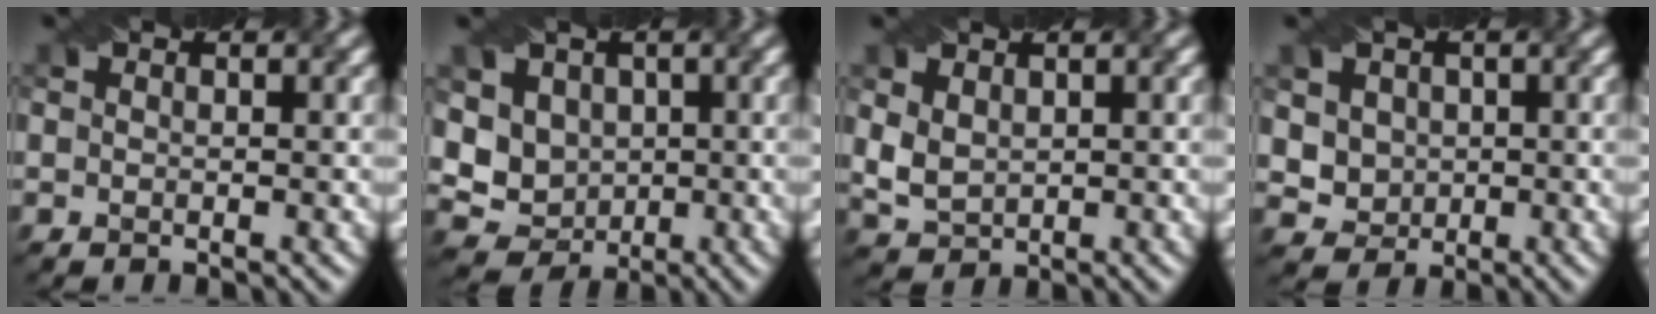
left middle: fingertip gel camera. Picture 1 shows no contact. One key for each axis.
{"total": 5.6, "fx": 1.2, "fy": 5.0, "fz": 2.3, "tx": -0.043, "ty": 0.012, "tz": 0.015}
{"total": 2.8, "fx": 1.1, "fy": 1.9, "fz": 1.6, "tx": -0.044, "ty": 0.000, "tz": 0.028}
{"total": 3.4, "fx": 1.1, "fy": 3.0, "fz": 1.1, "tx": -0.038, "ty": 0.003, "tz": 0.033}